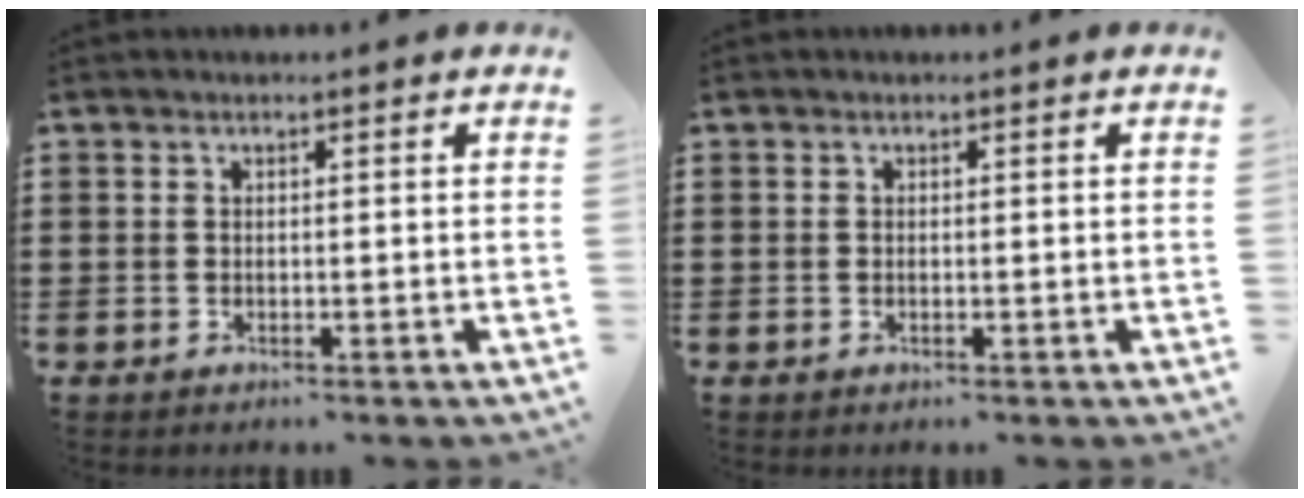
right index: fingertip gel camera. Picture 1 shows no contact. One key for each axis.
{"total": 0.0}